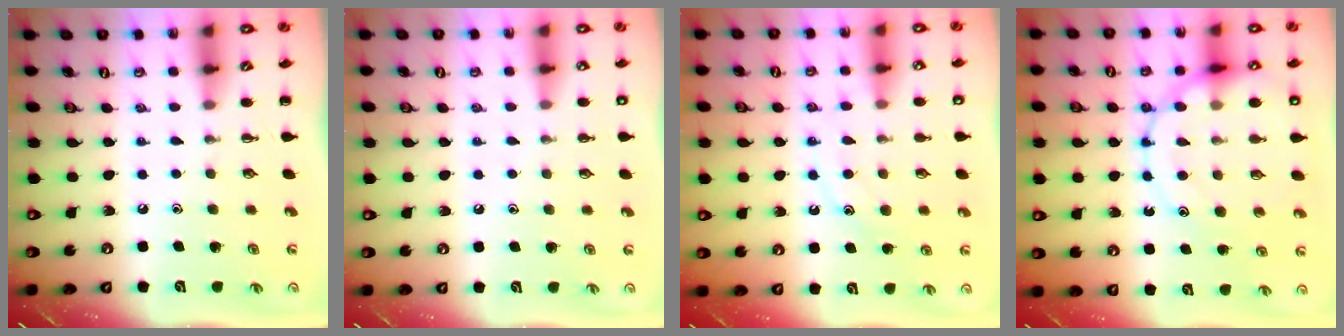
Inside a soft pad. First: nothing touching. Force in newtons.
{"total": 2.6, "press": 2.1, "slide": 1.6}
{"total": 12.4, "press": 12.3, "slide": 1.2}
{"total": 16.5, "press": 16.4, "slide": 2.4}